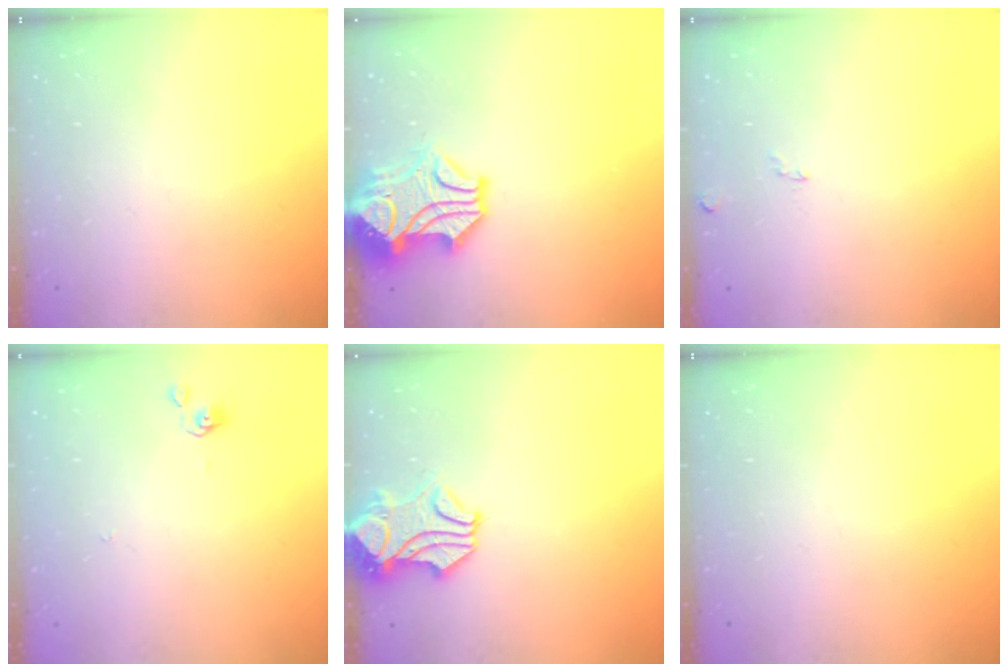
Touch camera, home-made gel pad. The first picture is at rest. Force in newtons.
{"total": 5.7, "press": 5.6, "slide": 1.2}
{"total": 2.6, "press": 2.5, "slide": 0.5}
{"total": 0.0}
{"total": 1.8, "press": 1.2, "slide": 1.2}
{"total": 0.0}